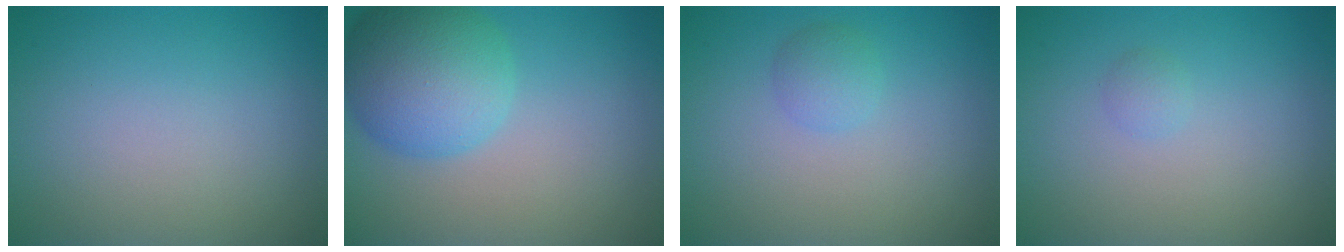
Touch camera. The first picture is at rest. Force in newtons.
{"total": 7.5, "press": 7.5, "slide": 0.3}
{"total": 1.5, "press": 1.5, "slide": 0.0}
{"total": 0.8, "press": 0.8, "slide": 0.0}